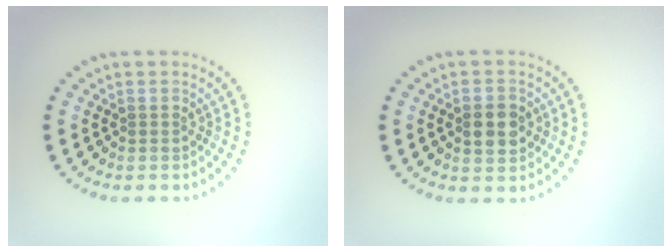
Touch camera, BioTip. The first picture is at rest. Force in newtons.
{"total": 2.9, "press": 2.9, "slide": 0.1}